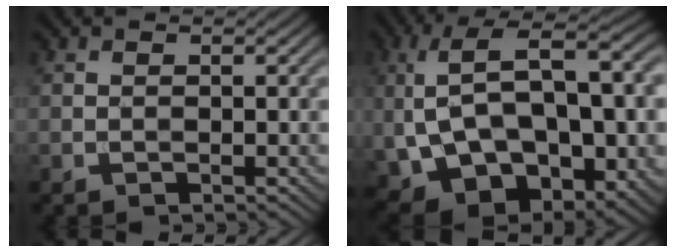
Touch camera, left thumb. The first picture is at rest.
{"total": 18.1, "force": [0.6, 10.2, 15.0], "torque": [-0.300, -0.019, 0.047]}